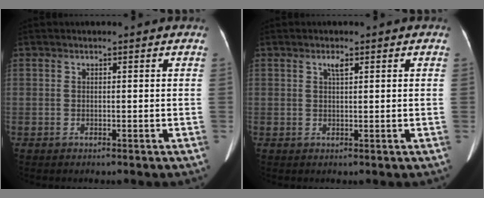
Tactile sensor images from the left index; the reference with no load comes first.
{"total": 1.3, "force": [0.7, 0.2, 1.1], "torque": [-0.023, 0.003, 0.014]}